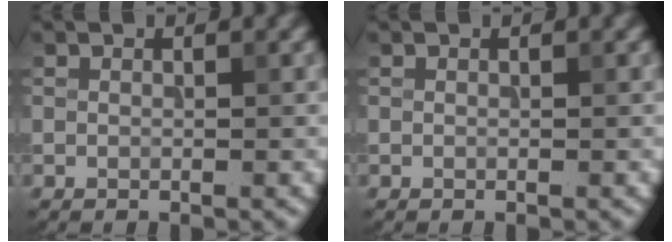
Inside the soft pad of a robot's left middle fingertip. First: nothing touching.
{"total": 0.0}